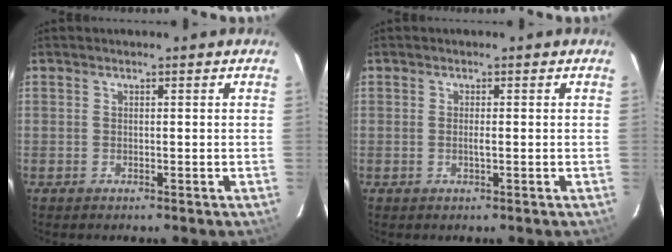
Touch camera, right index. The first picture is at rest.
{"total": 1.2, "force": [-0.2, 0.2, 1.2], "torque": [-0.024, 0.000, -0.004]}